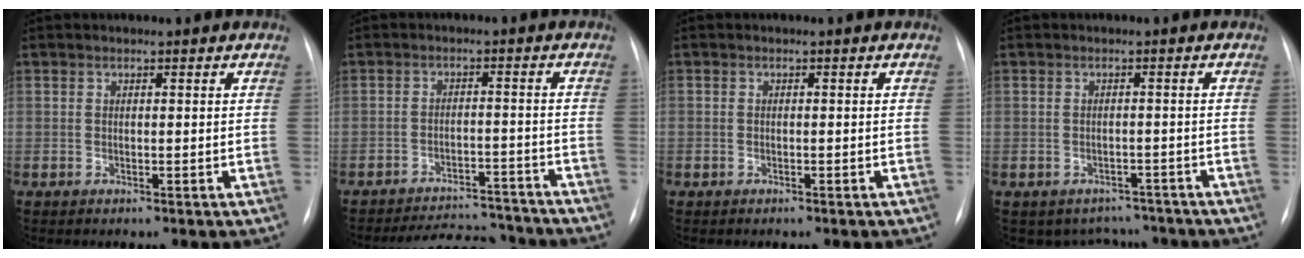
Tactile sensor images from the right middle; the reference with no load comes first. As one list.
[{"total": 10.4, "force": [-10.1, 2.2, 1.4], "torque": [-0.013, 0.006, -0.138]}, {"total": 0.8, "force": [-0.4, 0.7, -0.1], "torque": [-0.001, 0.006, -0.007]}, {"total": 5.7, "force": [-4.8, 3.0, 0.0], "torque": [0.010, 0.021, -0.057]}]